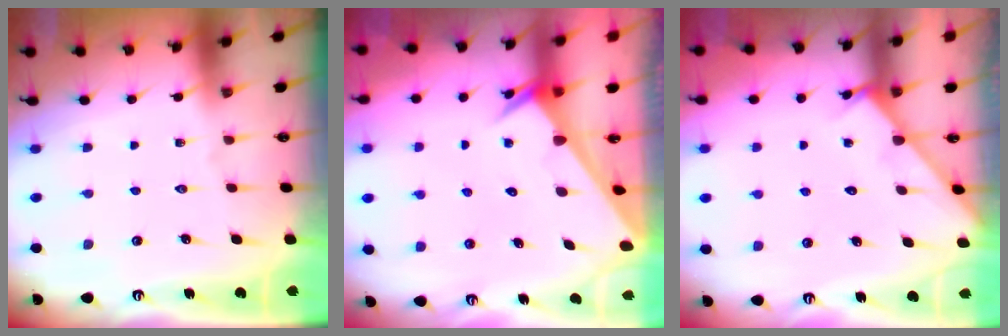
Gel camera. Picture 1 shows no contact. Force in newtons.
{"total": 2.4, "press": 2.4, "slide": 0.1}
{"total": 4.3, "press": 4.3, "slide": 0.4}